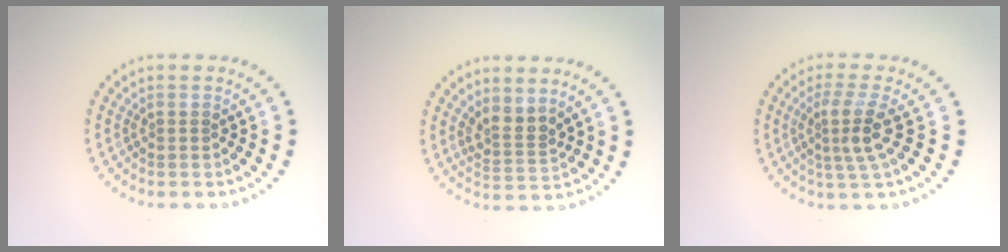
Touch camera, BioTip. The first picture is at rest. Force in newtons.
{"total": 2.4, "press": 1.8, "slide": 1.6}
{"total": 3.0, "press": 2.3, "slide": 2.0}